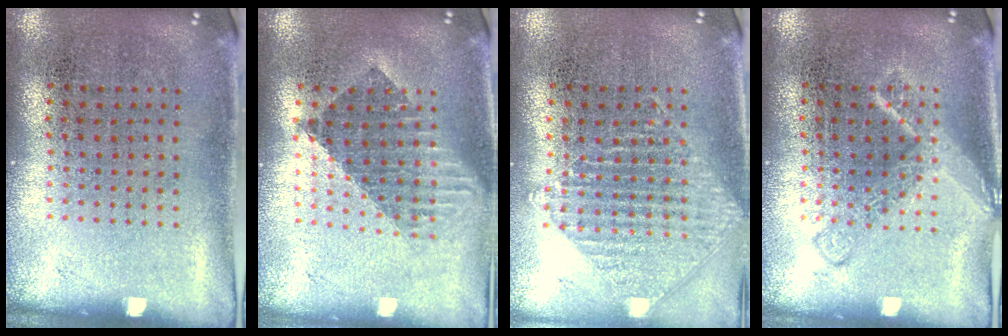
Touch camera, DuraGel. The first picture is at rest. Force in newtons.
{"total": 1.7, "press": 1.4, "slide": 1.0}
{"total": 1.0, "press": 1.0, "slide": 0.1}
{"total": 2.1, "press": 2.1, "slide": 0.3}